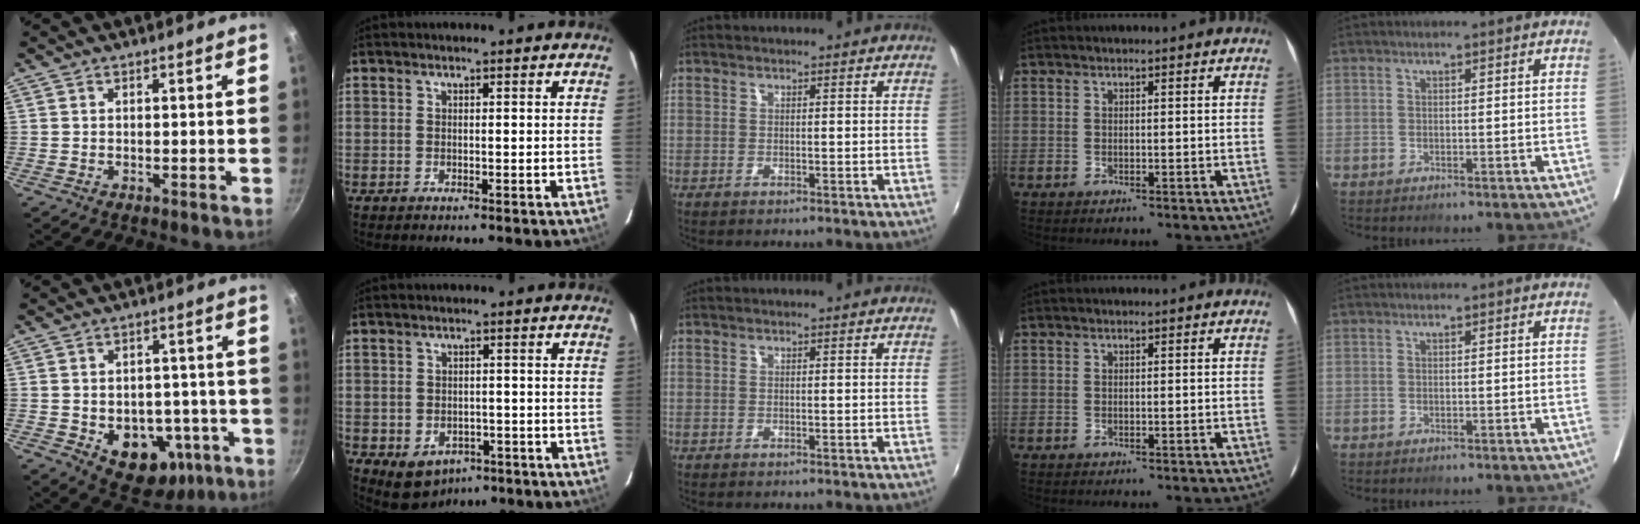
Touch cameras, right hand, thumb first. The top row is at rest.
{"thumb": {"total": 13.8, "force": [-4.3, 10.0, 8.5], "torque": [-0.073, 0.019, -0.041]}, "index": {"total": 7.5, "force": [-4.0, 5.6, 2.9], "torque": [-0.061, 0.002, -0.036]}}